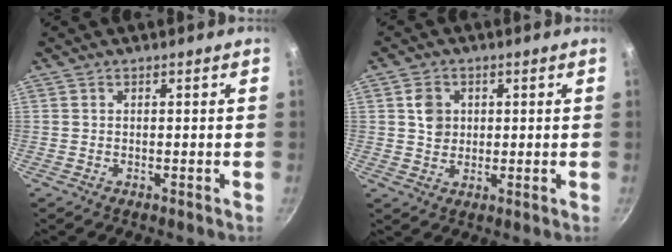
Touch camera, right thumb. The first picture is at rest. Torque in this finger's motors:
{"motor_torque": [0.45, 0.83, 0.07, 0.14, 0.14]}